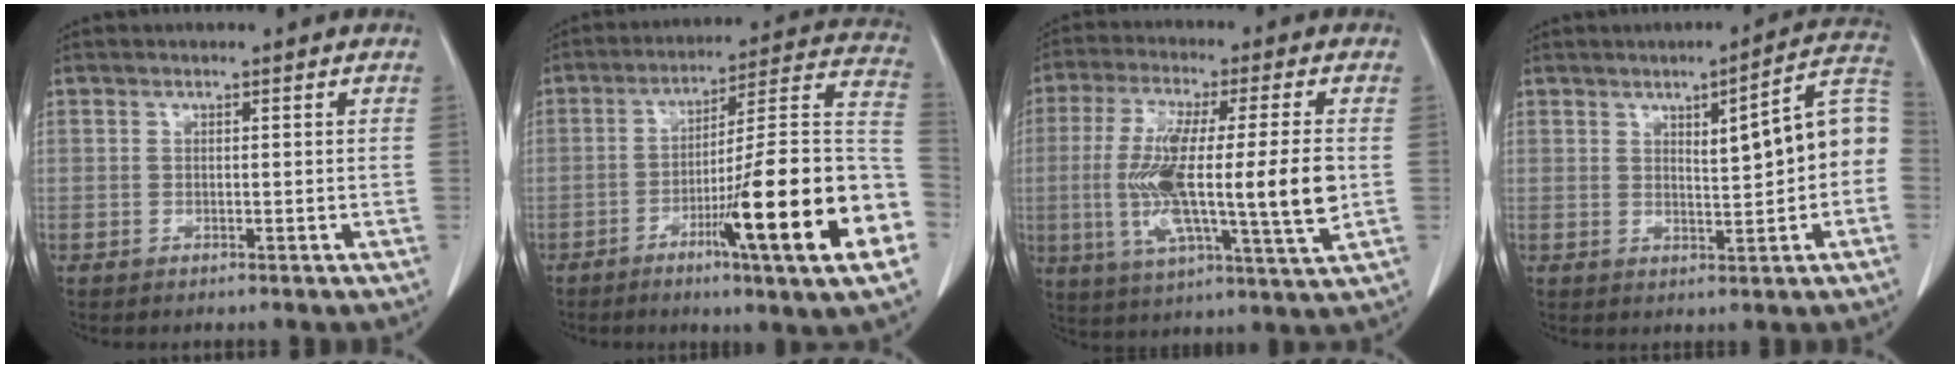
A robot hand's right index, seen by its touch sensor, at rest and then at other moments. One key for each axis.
{"total": 22.7, "fx": -8.1, "fy": 0.0, "fz": 21.2, "tx": -0.251, "ty": -0.006, "tz": -0.127}
{"total": 18.5, "fx": -1.0, "fy": 1.9, "fz": 18.3, "tx": -0.337, "ty": -0.012, "tz": -0.020}
{"total": 9.9, "fx": 0.6, "fy": 1.7, "fz": 9.8, "tx": -0.120, "ty": 0.031, "tz": 0.007}